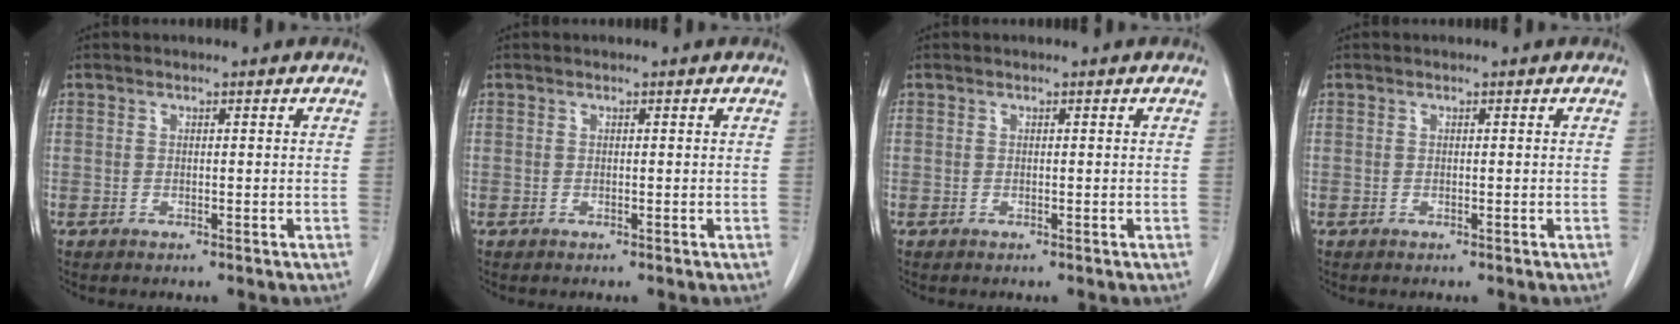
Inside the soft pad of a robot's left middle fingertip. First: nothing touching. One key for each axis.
{"total": 0.0}
{"total": 0.0}
{"total": 0.0}